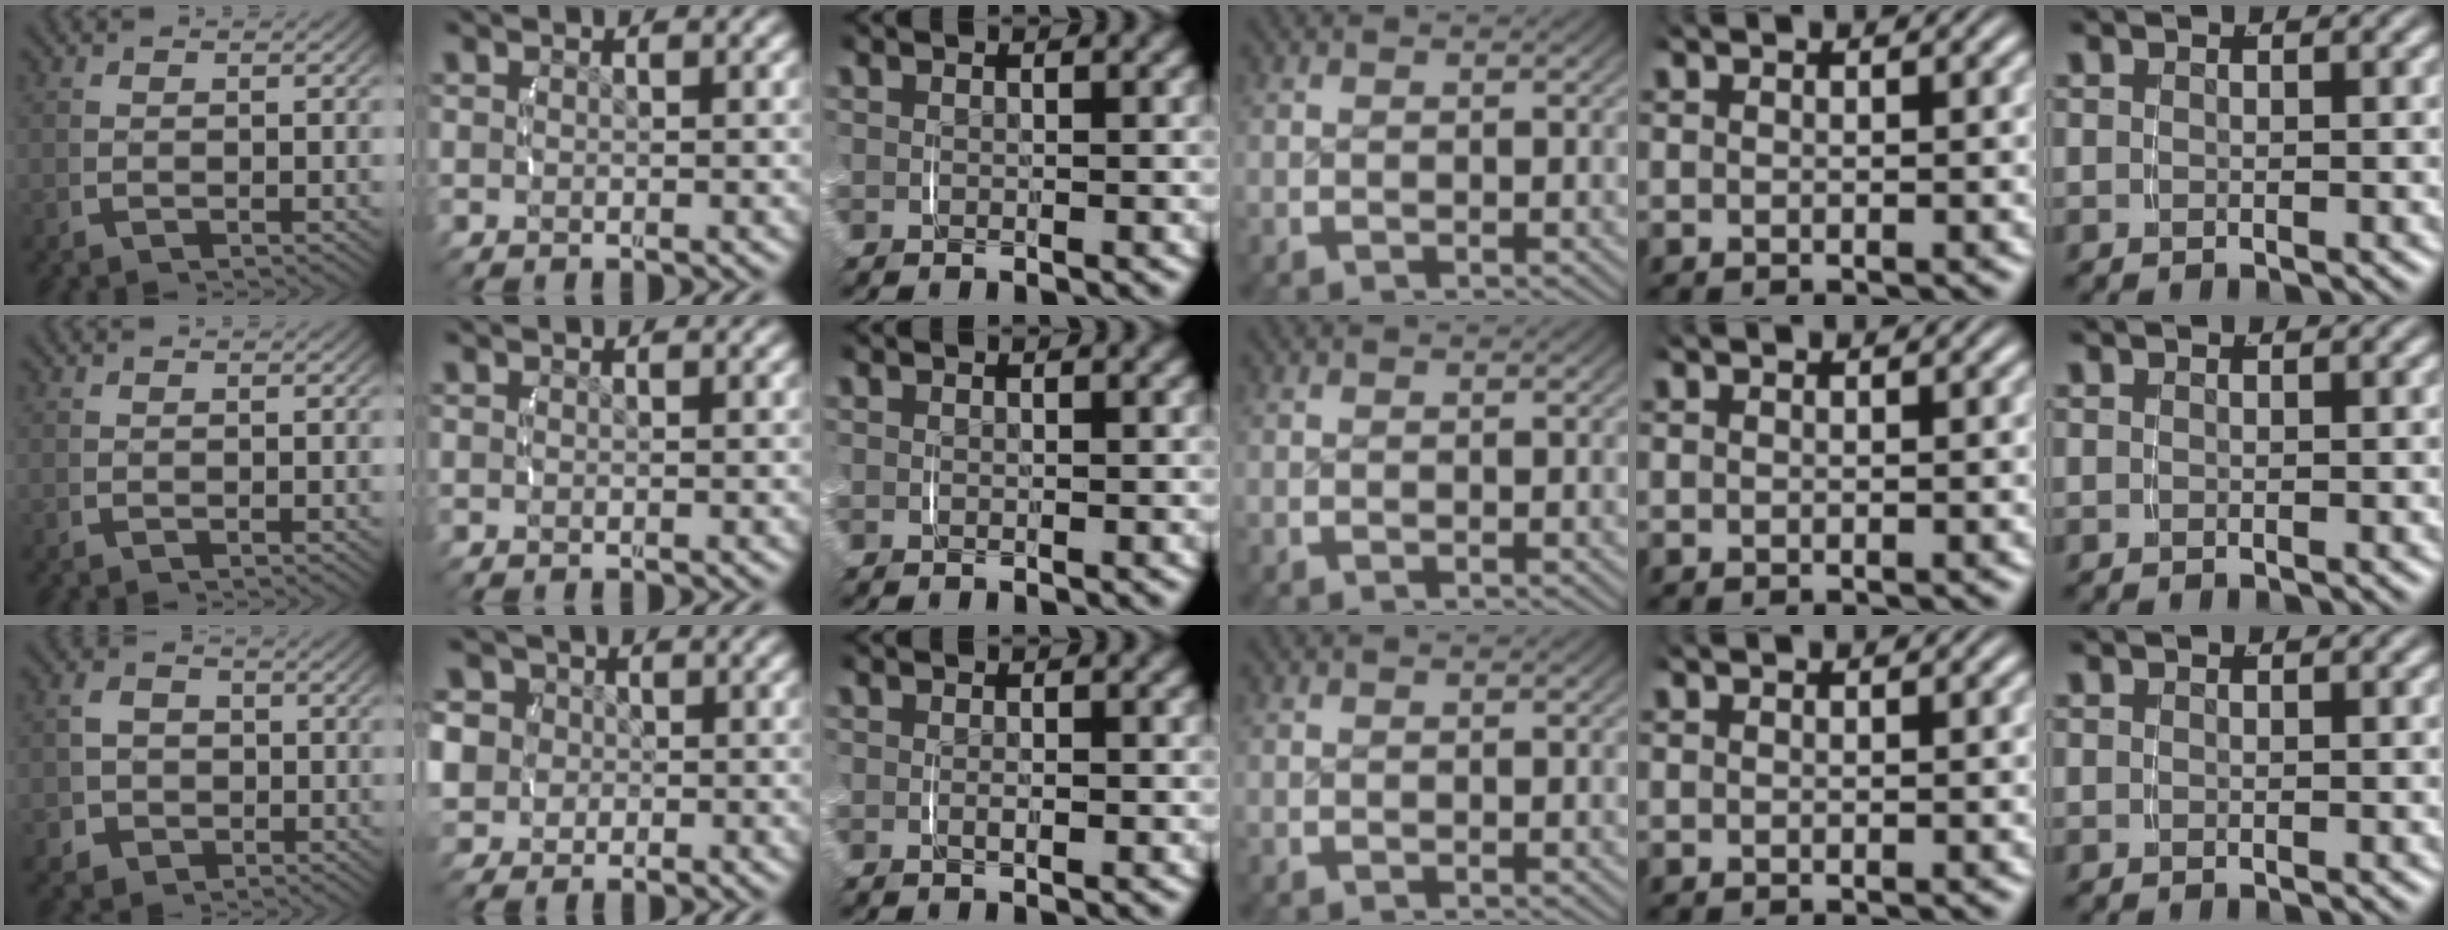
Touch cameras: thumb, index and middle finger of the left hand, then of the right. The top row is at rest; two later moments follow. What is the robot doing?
{"motion": "lift_and_place", "object": "napkin"}